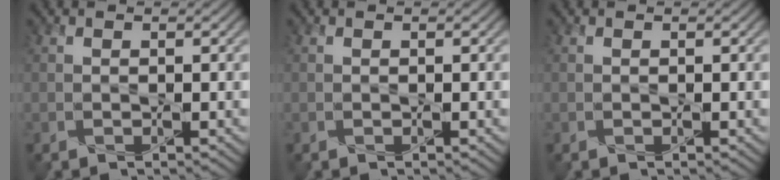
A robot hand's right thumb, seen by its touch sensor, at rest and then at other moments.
{"total": 0.0}
{"total": 0.0}